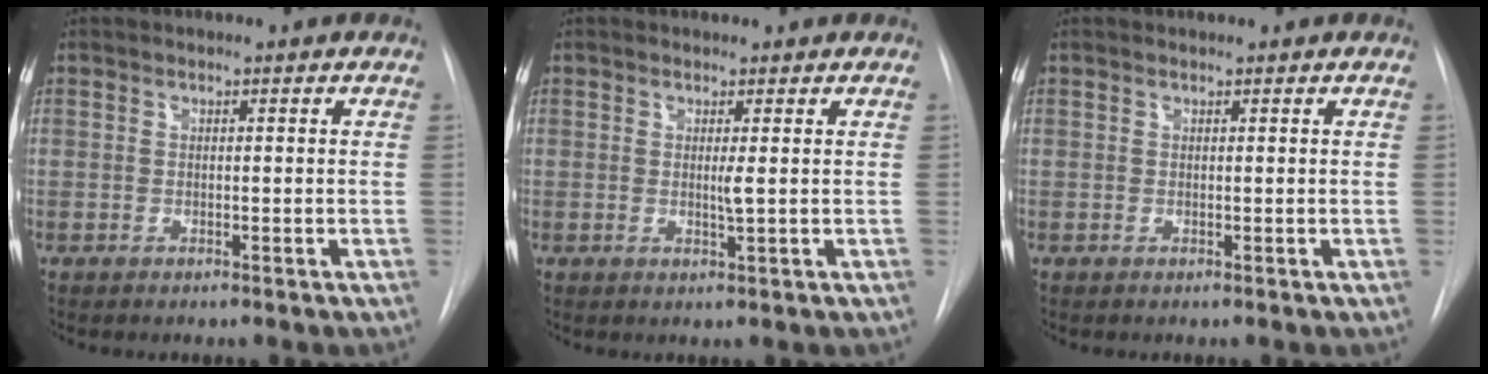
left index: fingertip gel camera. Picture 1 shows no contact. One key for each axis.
{"total": 1.2, "fx": -0.1, "fy": -0.2, "fz": 1.1, "tx": -0.024, "ty": -0.009, "tz": -0.002}
{"total": 0.0}